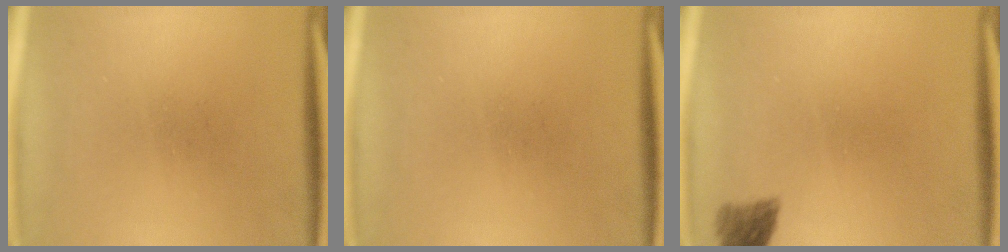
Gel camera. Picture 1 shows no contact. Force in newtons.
{"total": 0.0}
{"total": 2.8}